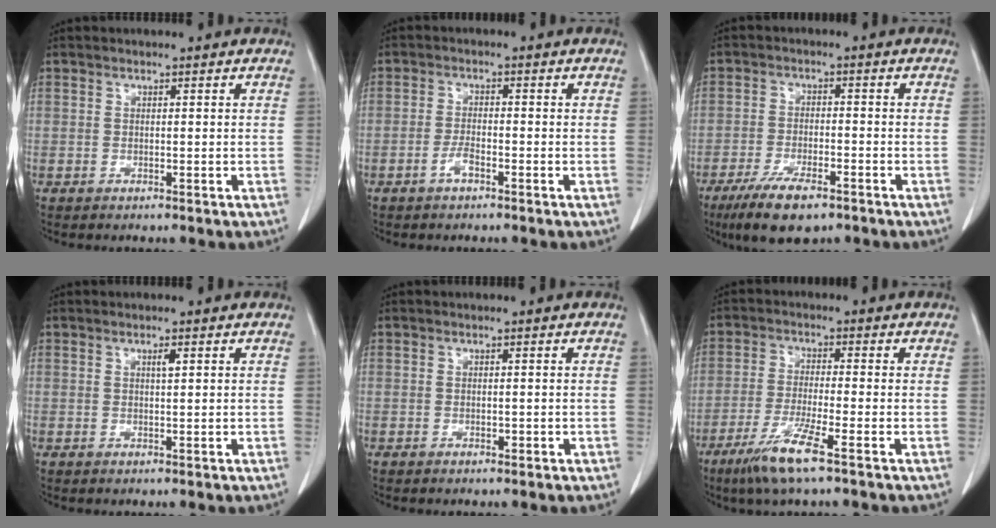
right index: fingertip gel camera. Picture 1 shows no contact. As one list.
[{"total": 2.3, "force": [-1.4, 0.5, 1.8], "torque": [-0.035, 0.002, -0.029]}, {"total": 8.4, "force": [-5.7, 2.5, 5.6], "torque": [-0.103, -0.012, -0.095]}, {"total": 1.0, "force": [0.4, 0.1, 0.9], "torque": [-0.018, 0.000, 0.008]}, {"total": 0.5, "force": [-0.2, 0.3, 0.3], "torque": [-0.007, 0.000, -0.001]}, {"total": 7.6, "force": [-4.5, -0.3, 6.1], "torque": [-0.123, -0.021, -0.086]}]